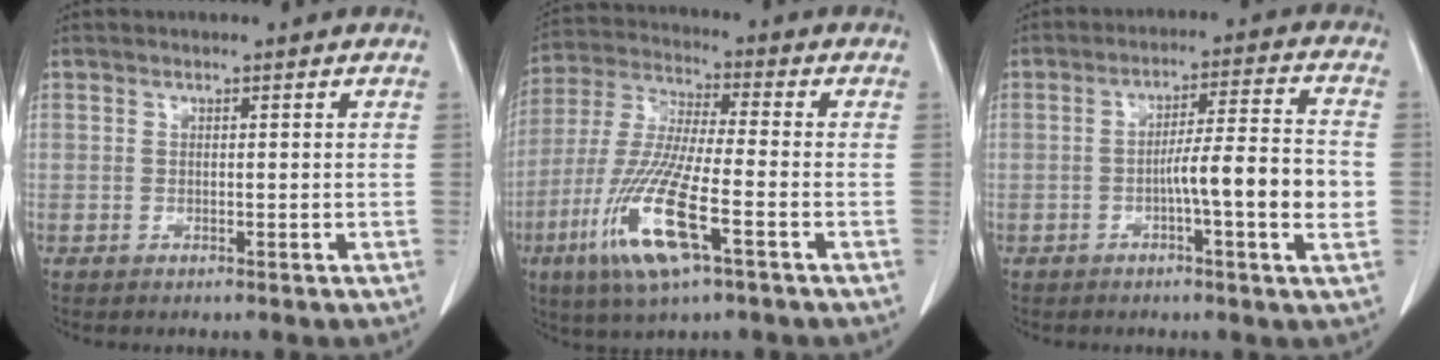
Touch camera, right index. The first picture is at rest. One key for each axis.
{"total": 14.3, "fx": -6.1, "fy": 1.6, "fz": 12.9, "tx": -0.275, "ty": -0.026, "tz": -0.116}
{"total": 9.9, "fx": -2.0, "fy": 0.0, "fz": 9.7, "tx": -0.149, "ty": 0.009, "tz": -0.037}